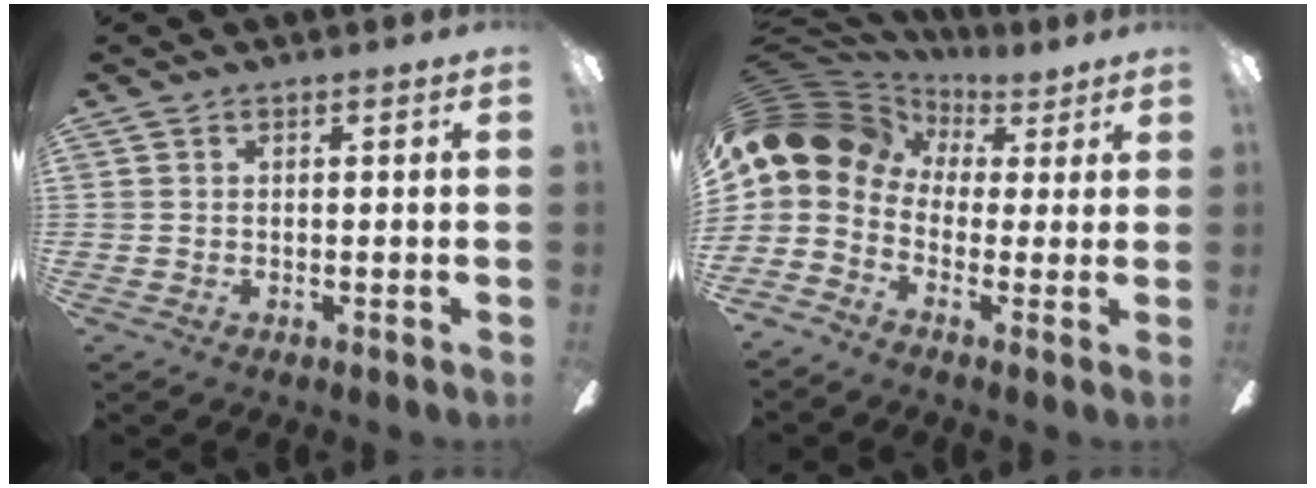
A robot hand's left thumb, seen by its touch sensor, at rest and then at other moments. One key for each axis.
{"total": 10.6, "fx": 1.5, "fy": 8.6, "fz": 5.9, "tx": -0.145, "ty": -0.002, "tz": 0.030}